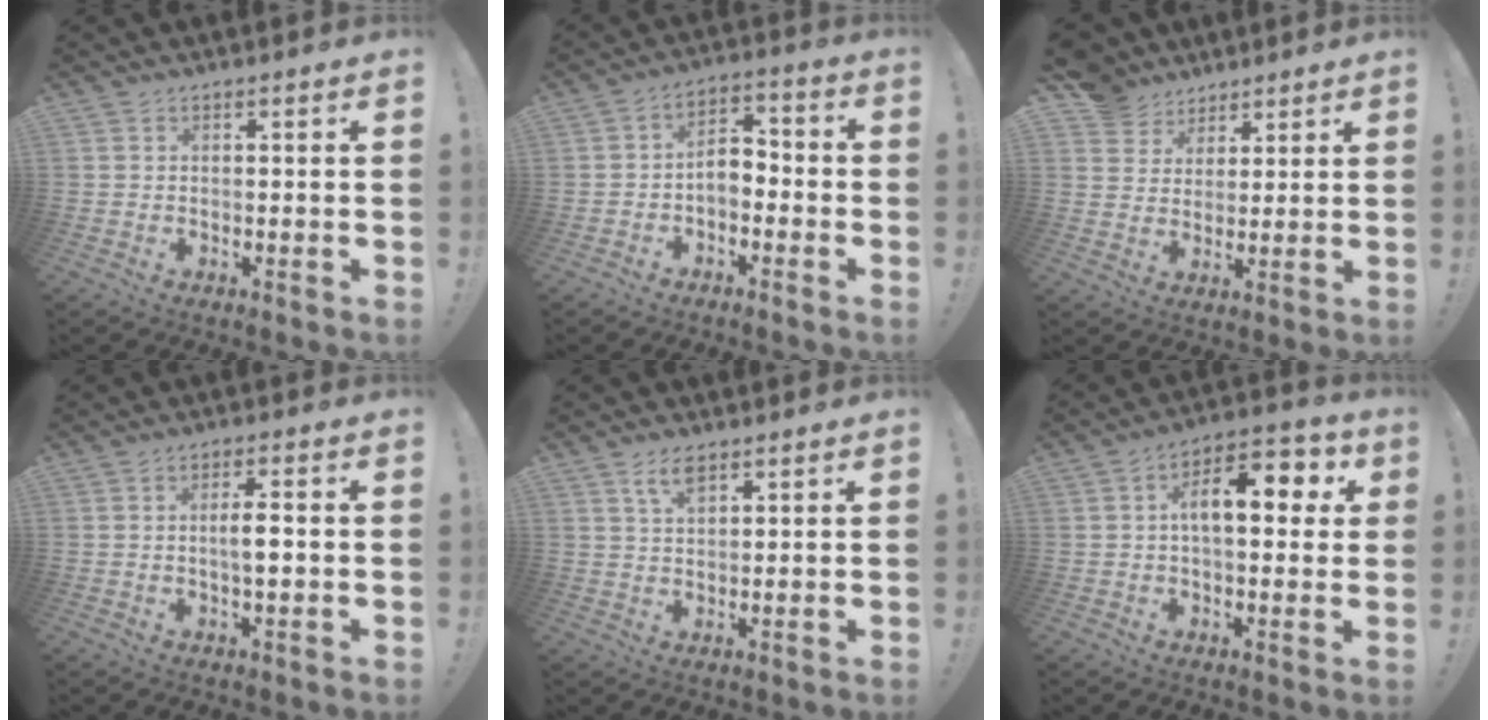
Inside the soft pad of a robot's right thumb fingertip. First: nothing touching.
{"total": 6.0, "force": [-2.3, 4.2, 3.6], "torque": [-0.059, 0.013, -0.040]}
{"total": 7.9, "force": [5.3, 5.8, 0.4], "torque": [-0.014, -0.040, 0.108]}
{"total": 4.1, "force": [-0.4, 1.0, 4.0], "torque": [-0.055, -0.002, -0.012]}
{"total": 4.9, "force": [3.2, 2.0, 3.2], "torque": [-0.055, -0.011, 0.056]}
{"total": 13.0, "force": [2.6, 6.2, 11.2], "torque": [-0.149, 0.003, 0.038]}